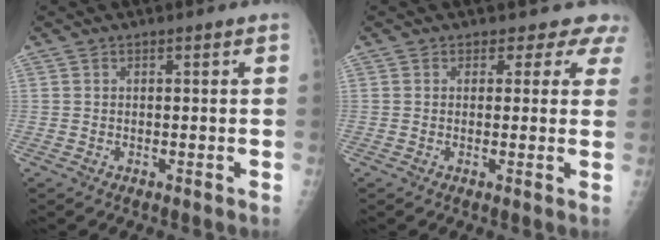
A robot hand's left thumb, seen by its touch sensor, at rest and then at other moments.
{"total": 4.3, "force": [3.5, 2.4, -0.5], "torque": [0.043, -0.018, 0.014]}